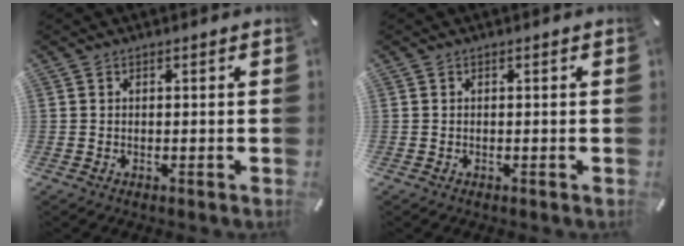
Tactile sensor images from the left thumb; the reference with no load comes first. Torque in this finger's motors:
{"motor_torque": [-0.17, 0.07, -0.08, 0.00, -0.01]}